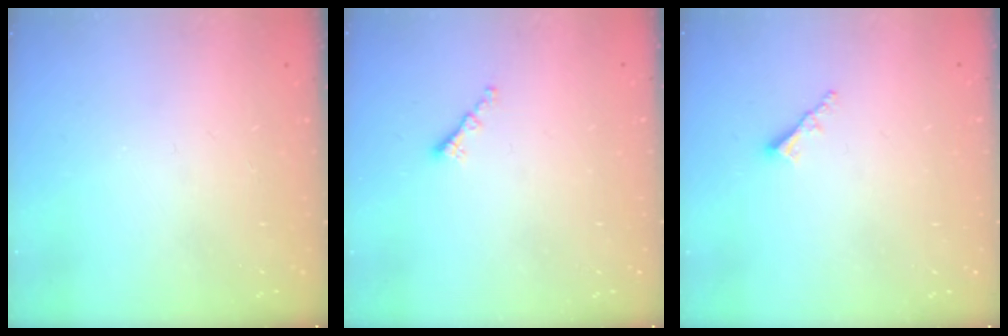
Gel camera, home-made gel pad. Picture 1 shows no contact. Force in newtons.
{"total": 1.3, "press": 1.2, "slide": 0.5}
{"total": 2.3, "press": 2.2, "slide": 0.6}